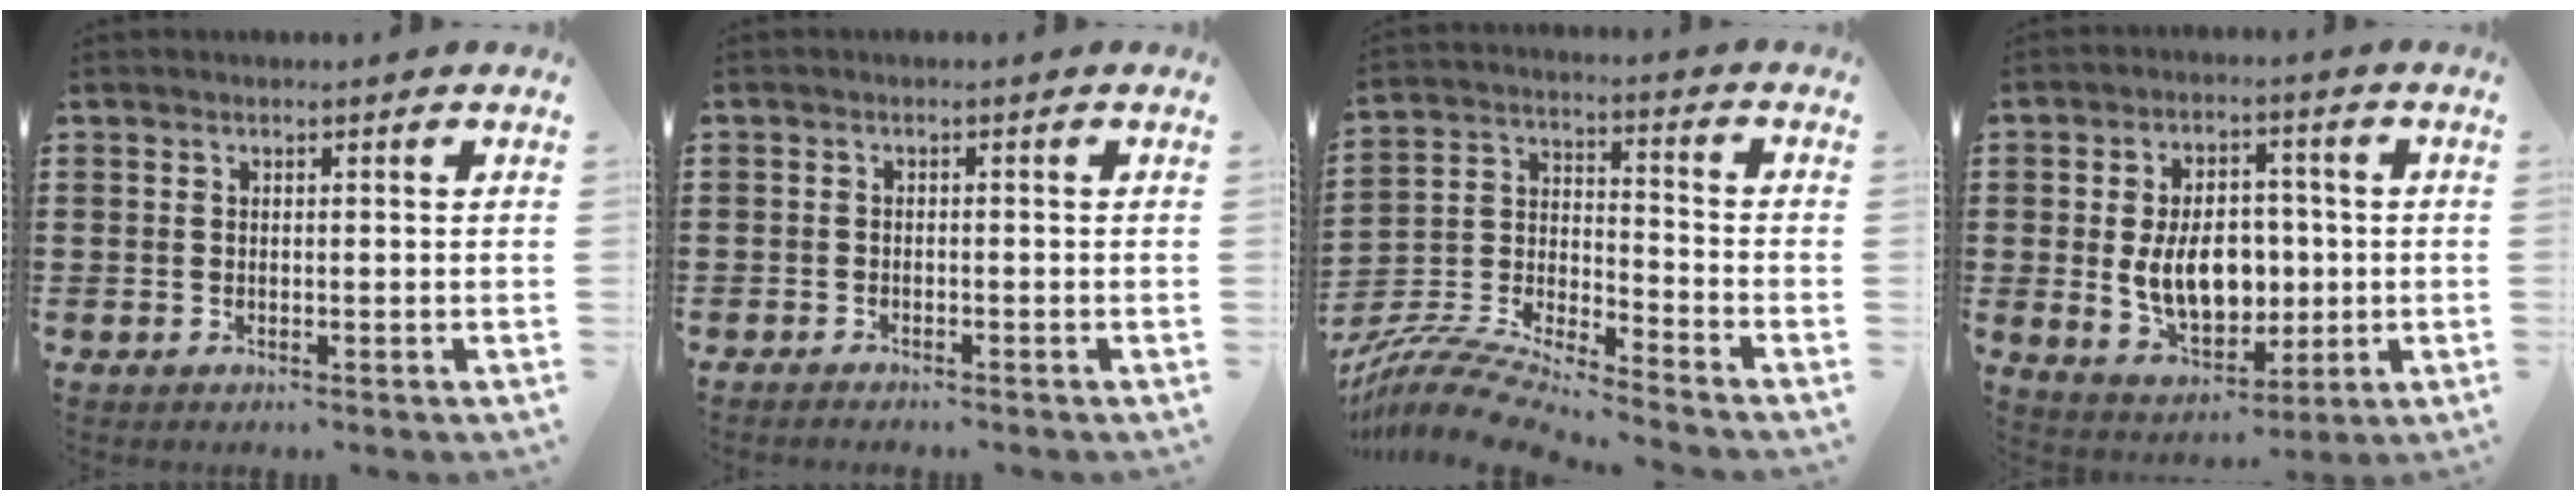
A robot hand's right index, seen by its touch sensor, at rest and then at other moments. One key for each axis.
{"total": 1.1, "fx": -1.1, "fy": 0.1, "fz": -0.1, "tx": -0.001, "ty": 0.003, "tz": -0.023}
{"total": 9.1, "fx": -8.6, "fy": 0.7, "fz": 2.9, "tx": -0.071, "ty": 0.004, "tz": -0.175}
{"total": 10.0, "fx": -0.4, "fy": 6.7, "fz": 7.4, "tx": -0.126, "ty": 0.002, "tz": -0.011}